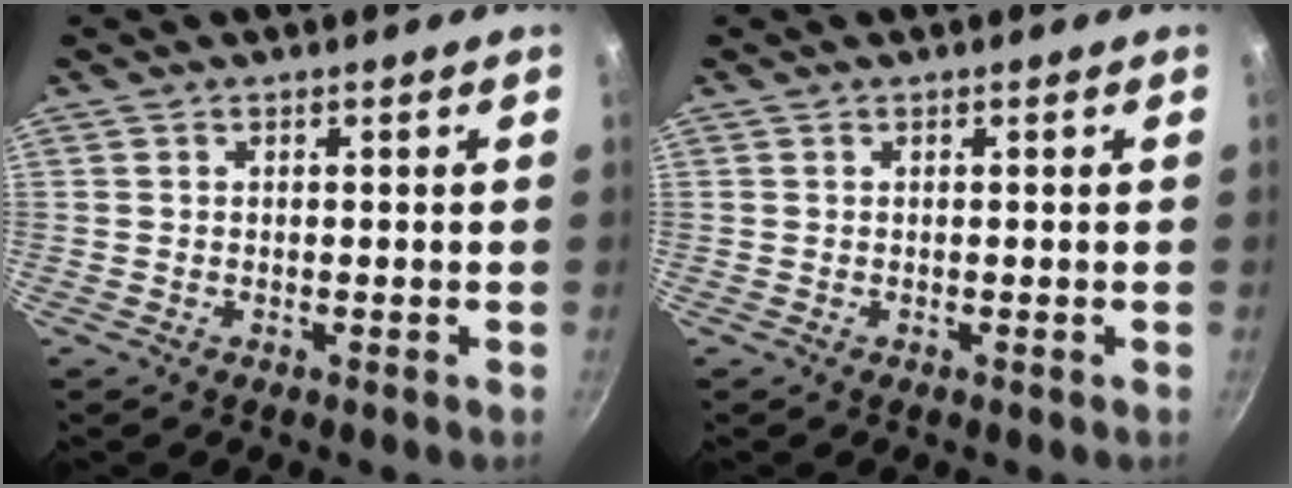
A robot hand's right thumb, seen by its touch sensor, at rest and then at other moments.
{"total": 0.0}